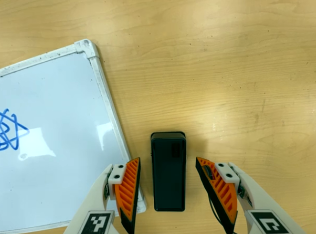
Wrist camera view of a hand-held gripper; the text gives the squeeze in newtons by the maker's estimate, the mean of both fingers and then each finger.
{"total": 0.0}